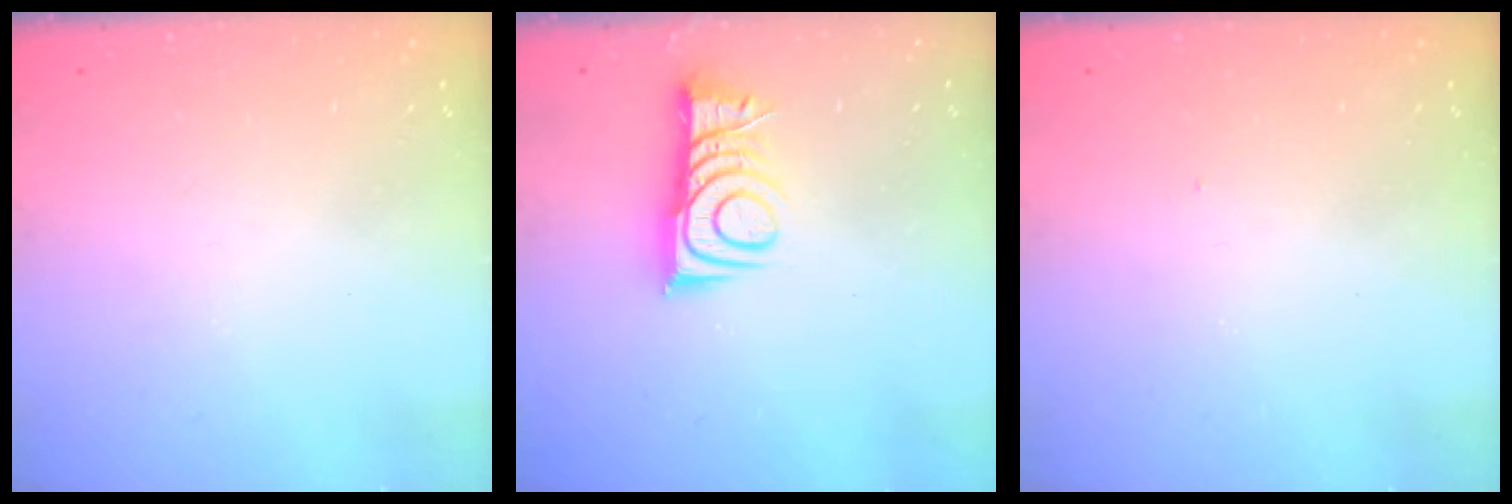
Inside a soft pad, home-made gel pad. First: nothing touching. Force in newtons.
{"total": 8.8, "press": 8.8, "slide": 0.1}
{"total": 3.1, "press": 3.1, "slide": 0.5}